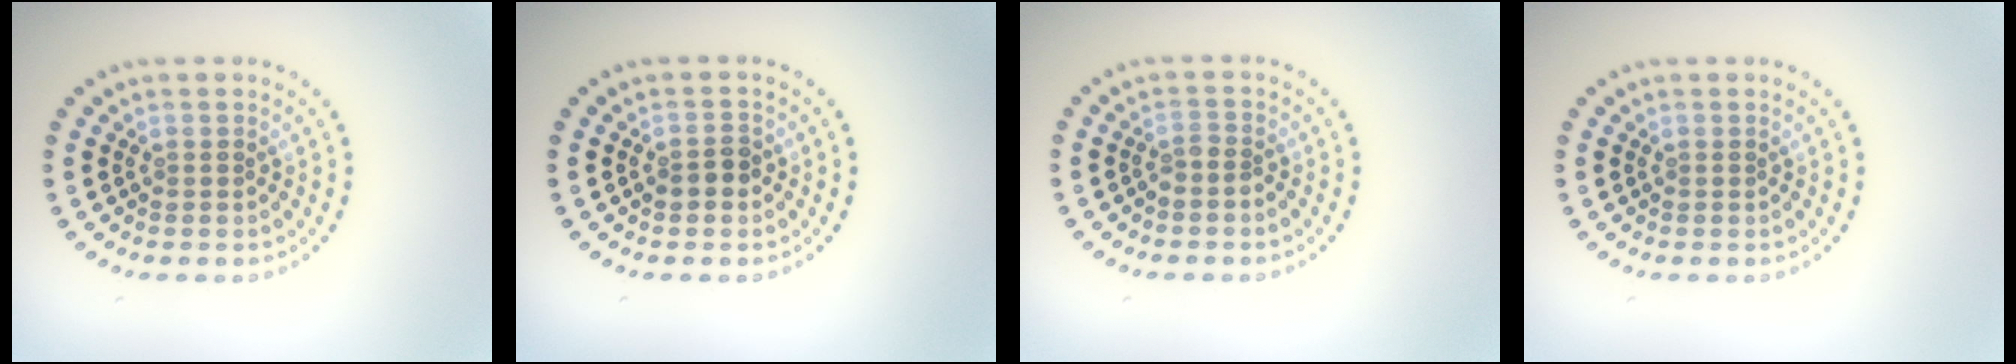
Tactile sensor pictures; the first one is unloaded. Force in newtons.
{"total": 1.6, "press": 1.5, "slide": 0.3}
{"total": 1.0, "press": 0.6, "slide": 0.8}
{"total": 0.0}